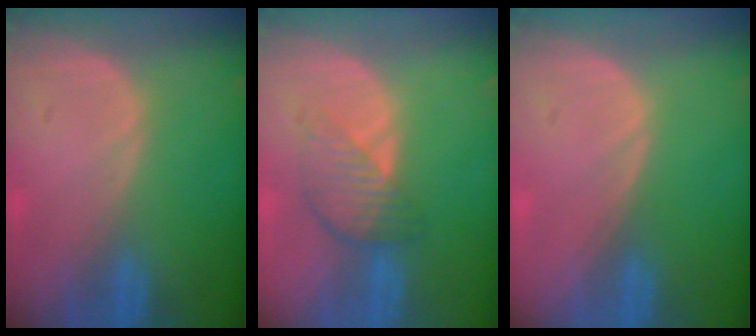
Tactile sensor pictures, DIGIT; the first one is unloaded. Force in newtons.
{"total": 4.6, "press": 4.2, "slide": 2.0}
{"total": 0.0}